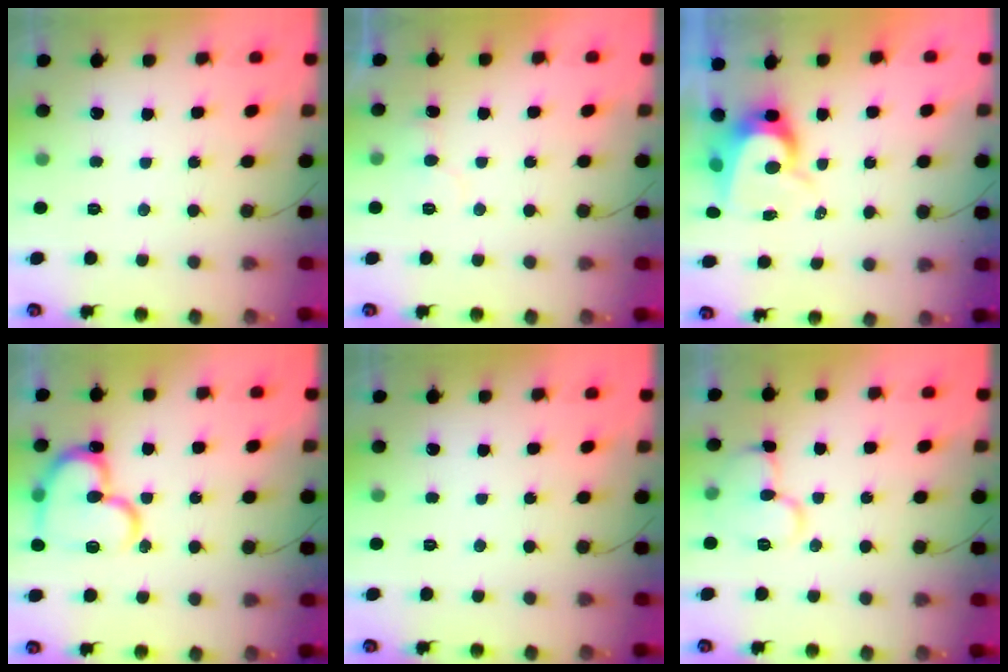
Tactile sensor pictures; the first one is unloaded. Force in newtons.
{"total": 7.1, "press": 7.1, "slide": 0.5}
{"total": 8.6, "press": 8.6, "slide": 0.8}
{"total": 19.1, "press": 19.0, "slide": 1.8}
{"total": 0.0}
{"total": 10.3, "press": 10.3, "slide": 0.9}